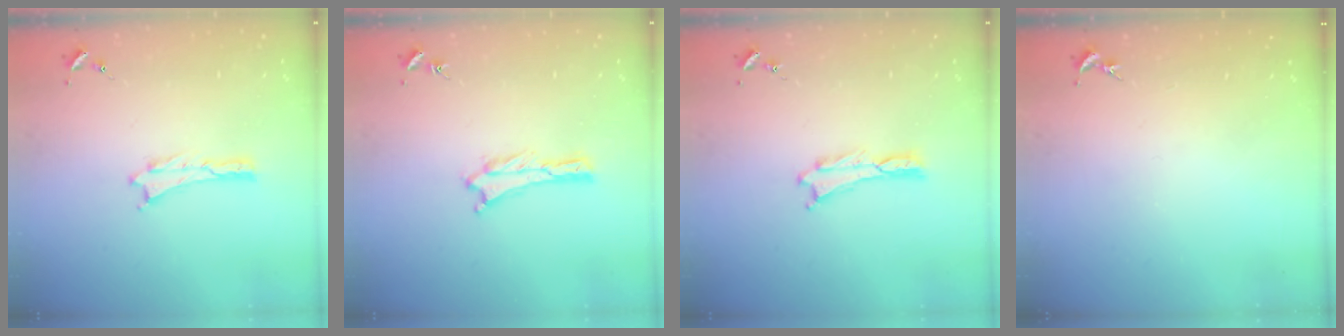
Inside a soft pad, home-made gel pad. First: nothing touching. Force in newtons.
{"total": 0.0}
{"total": 0.0}
{"total": 0.0}